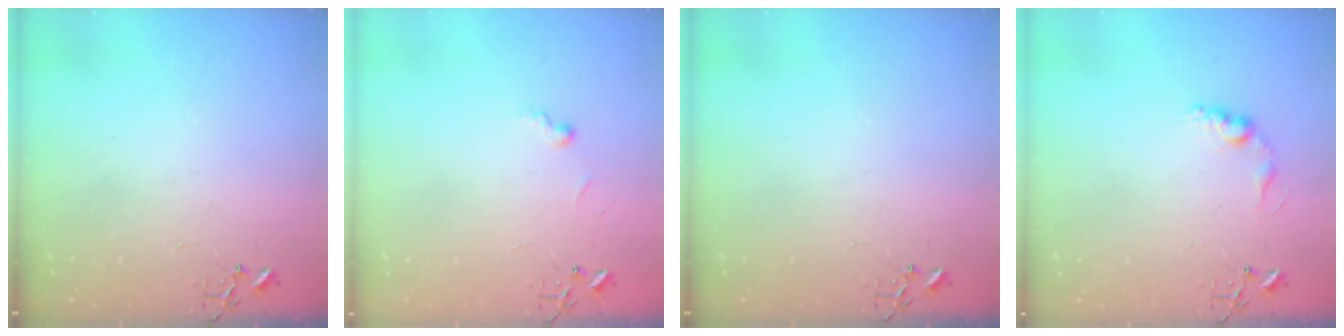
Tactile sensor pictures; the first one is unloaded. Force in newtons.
{"total": 5.6, "press": 5.6, "slide": 0.5}
{"total": 0.0}
{"total": 8.6, "press": 8.6, "slide": 0.4}